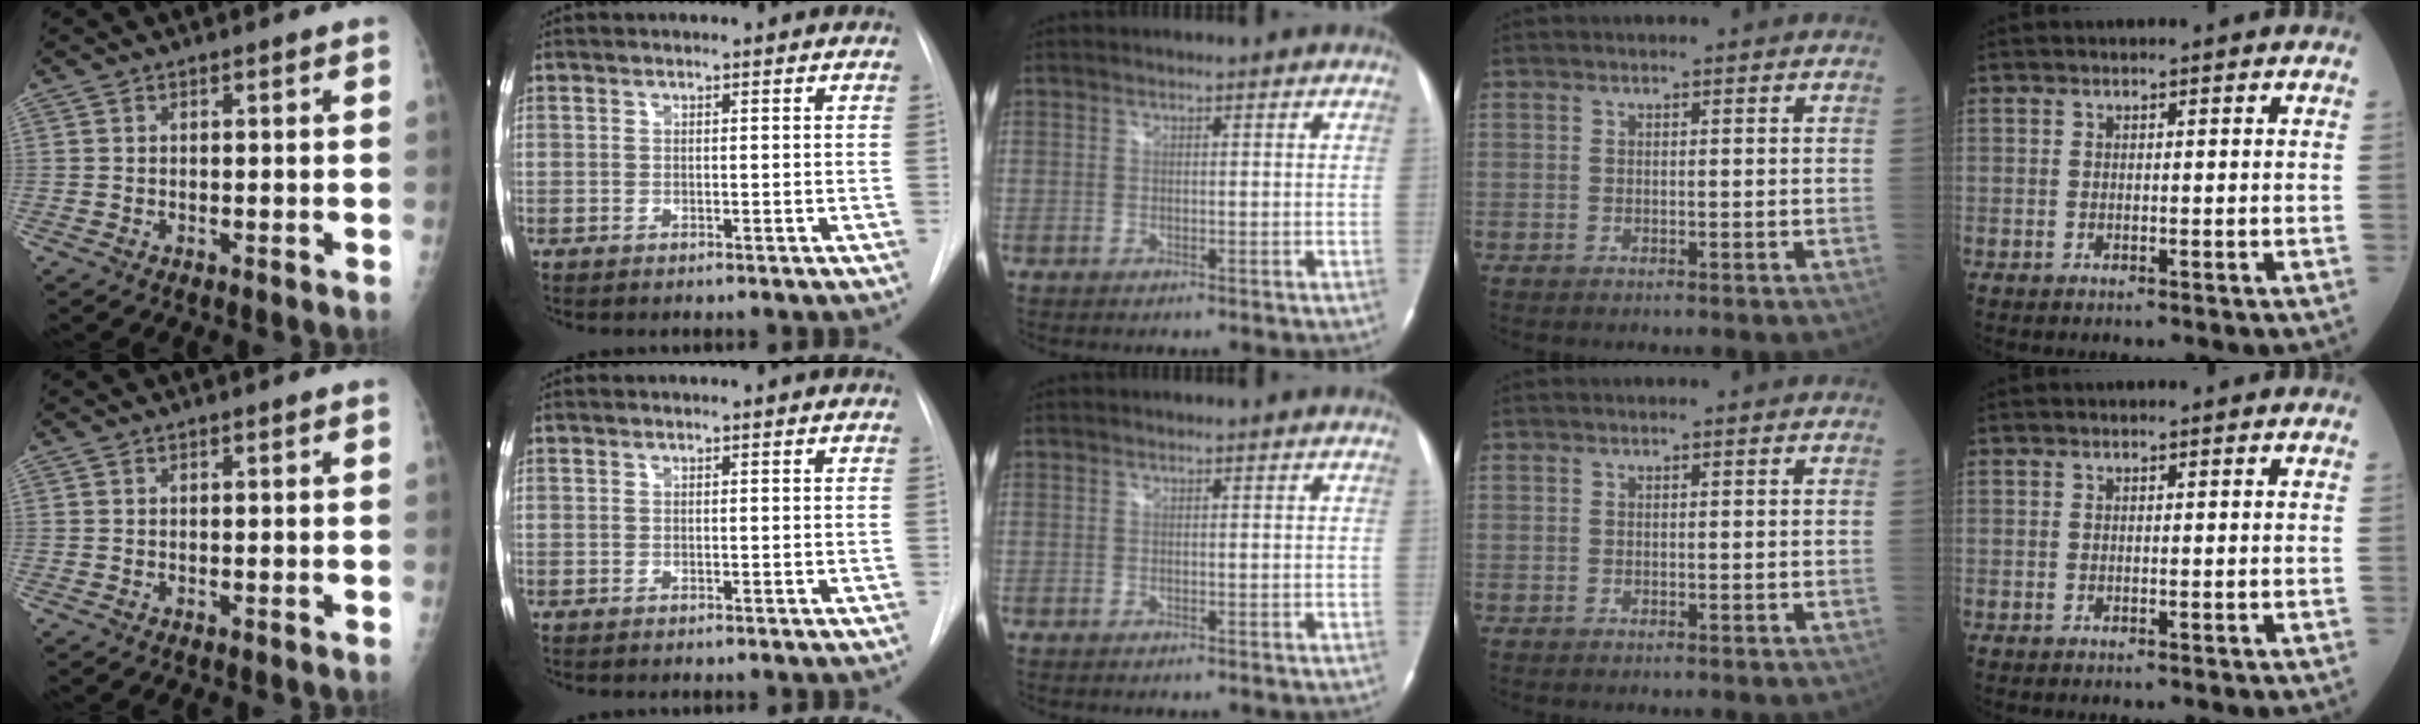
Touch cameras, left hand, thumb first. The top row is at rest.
{}